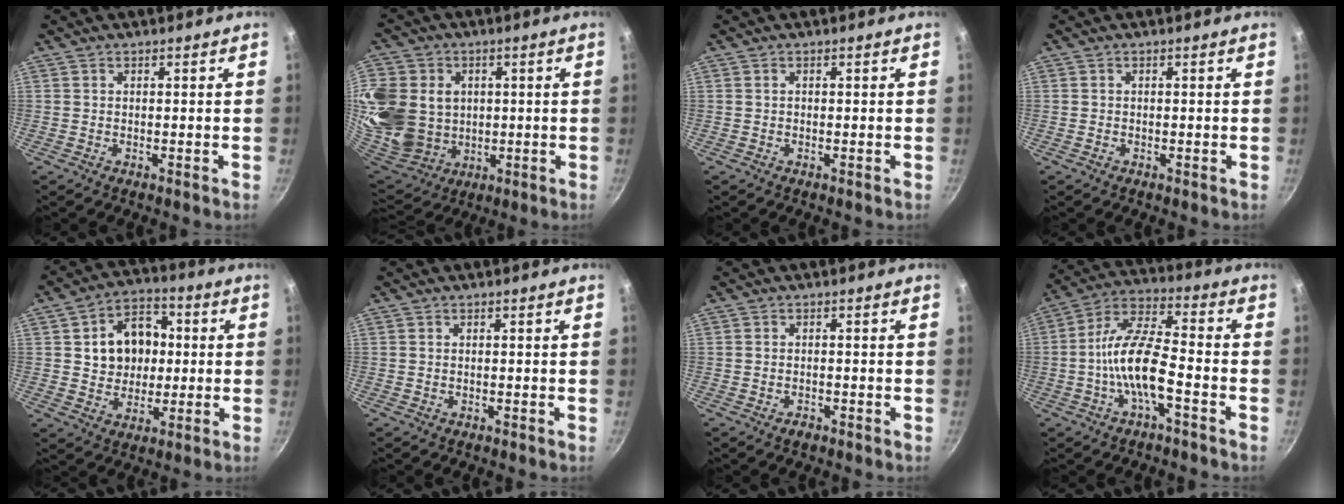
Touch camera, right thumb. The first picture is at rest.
{"total": 24.4, "force": [2.4, 20.6, 12.8], "torque": [-0.304, 0.007, 0.064]}
{"total": 0.0}
{"total": 0.0}
{"total": 12.5, "force": [1.6, 10.0, 7.3], "torque": [-0.075, 0.011, 0.022]}
{"total": 0.0}
{"total": 1.4, "force": [-1.0, 0.7, 0.8], "torque": [-0.015, 0.006, -0.015]}
{"total": 11.9, "force": [-3.8, 4.0, 10.6], "torque": [-0.201, 0.041, -0.084]}